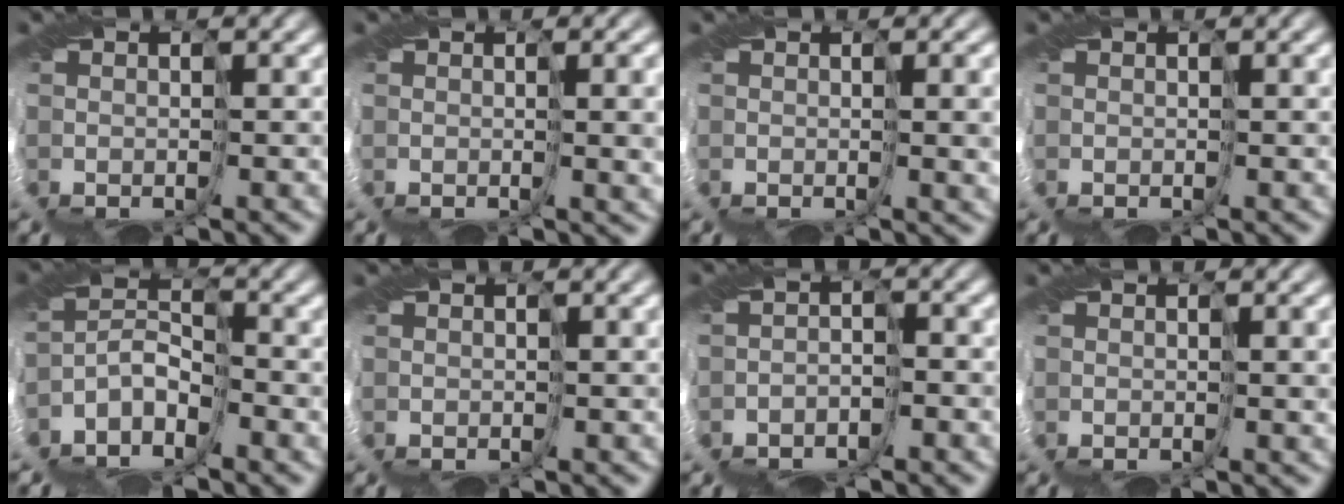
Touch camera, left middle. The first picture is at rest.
{"total": 5.6, "force": [0.5, 1.9, 5.2], "torque": [-0.085, 0.003, 0.032]}
{"total": 4.6, "force": [0.3, 1.6, 4.3], "torque": [-0.069, 0.000, 0.026]}
{"total": 0.7, "force": [0.3, 0.1, 0.7], "torque": [-0.016, -0.001, 0.005]}
{"total": 4.0, "force": [-3.7, 0.6, 1.4], "torque": [-0.024, 0.004, -0.079]}
{"total": 0.8, "force": [0.2, 0.2, 0.8], "torque": [-0.014, 0.001, 0.004]}
{"total": 2.6, "force": [-2.4, 0.3, 1.0], "torque": [-0.018, -0.002, -0.050]}
{"total": 2.4, "force": [0.5, 0.7, 2.2], "torque": [-0.038, 0.001, 0.013]}